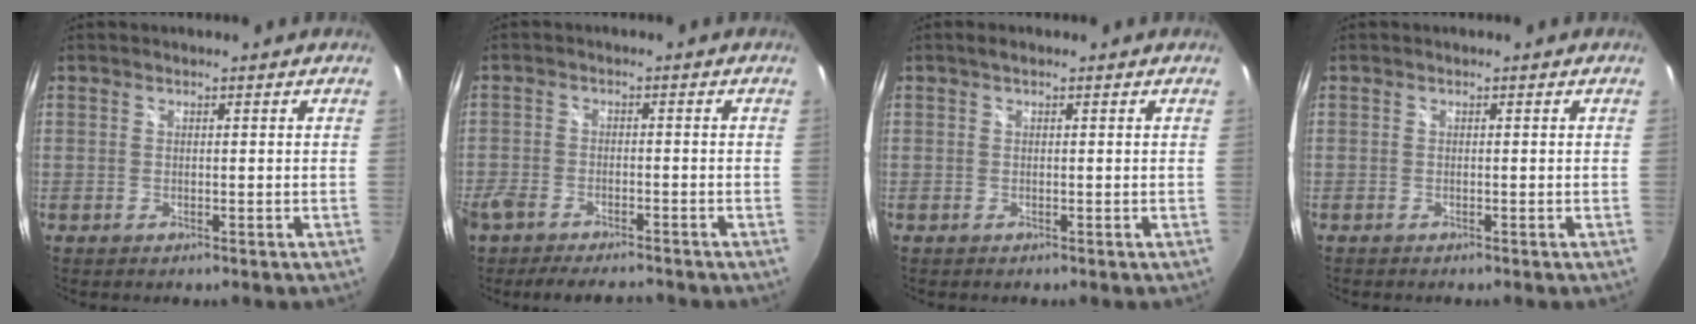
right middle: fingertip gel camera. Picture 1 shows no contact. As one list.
[{"total": 8.8, "force": [-7.3, 3.0, 3.8], "torque": [-0.100, -0.020, -0.122]}, {"total": 1.1, "force": [0.7, 0.4, 0.7], "torque": [-0.014, 0.006, 0.008]}, {"total": 0.0}]